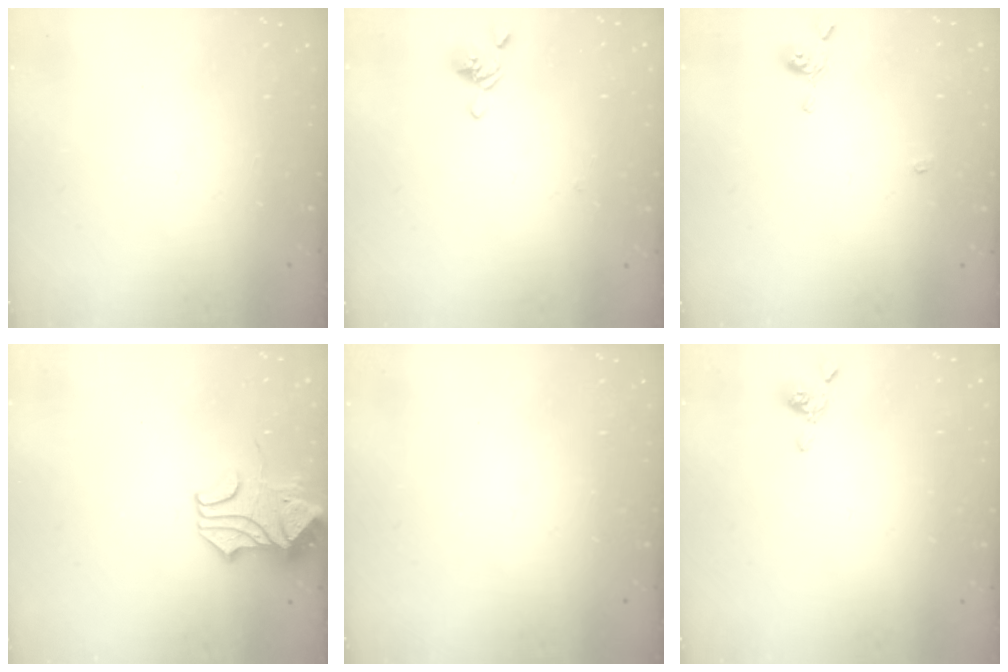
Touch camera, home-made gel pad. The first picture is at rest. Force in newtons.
{"total": 2.7, "press": 2.7, "slide": 0.6}
{"total": 1.3, "press": 1.2, "slide": 0.4}
{"total": 2.9, "press": 2.9, "slide": 0.6}
{"total": 0.0}
{"total": 2.3, "press": 2.3, "slide": 0.6}